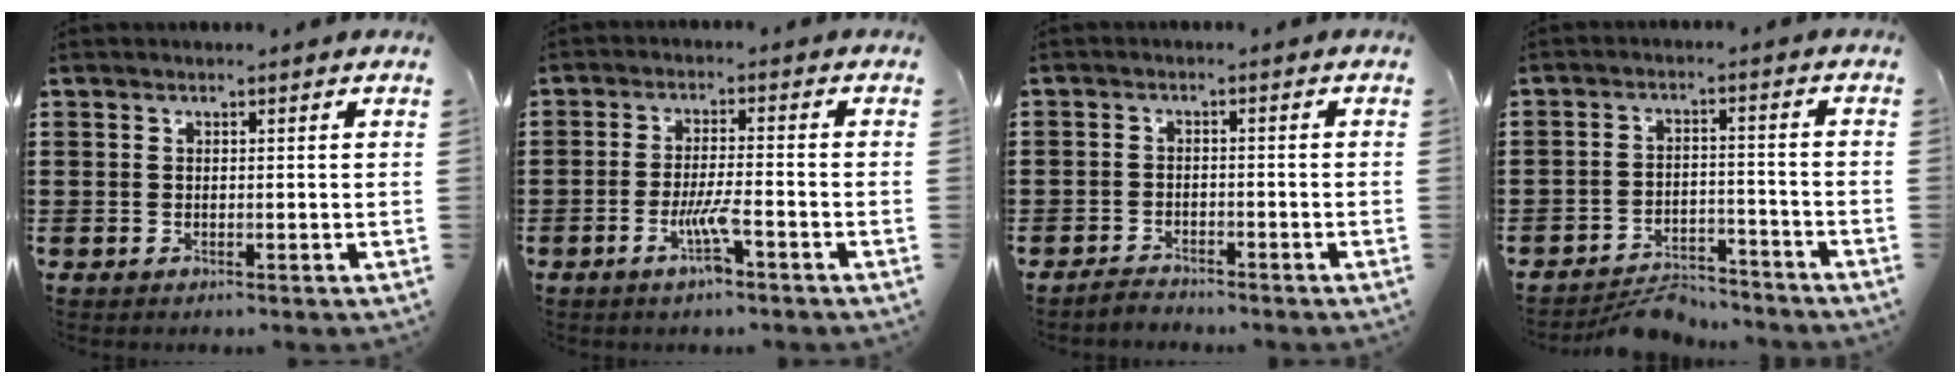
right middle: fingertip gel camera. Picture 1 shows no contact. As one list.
[{"total": 5.5, "force": [-2.7, 0.8, 4.6], "torque": [-0.088, -0.005, -0.049]}, {"total": 2.4, "force": [-2.3, 0.5, -0.2], "torque": [-0.002, 0.003, -0.052]}, {"total": 5.2, "force": [-5.1, 1.1, 0.7], "torque": [-0.010, 0.015, -0.102]}]